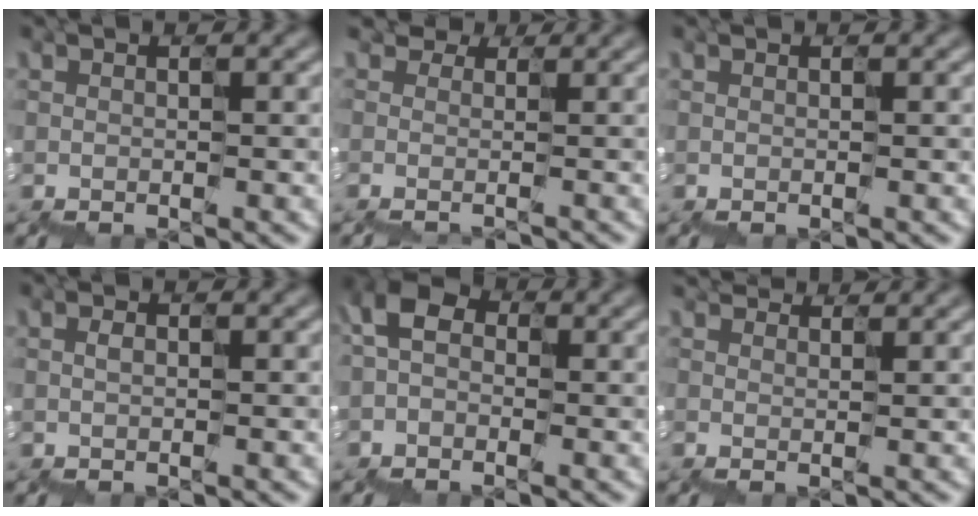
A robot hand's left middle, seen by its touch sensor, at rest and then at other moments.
{"total": 3.1, "force": [0.6, 2.6, 1.7], "torque": [-0.038, 0.022, 0.028]}
{"total": 0.0}
{"total": 0.5, "force": [0.1, -0.3, -0.4], "torque": [-0.008, -0.001, 0.003]}
{"total": 2.7, "force": [-1.0, 2.1, 1.2], "torque": [-0.066, 0.008, -0.030]}
{"total": 2.7, "force": [2.4, 1.0, 0.8], "torque": [-0.007, 0.028, 0.035]}